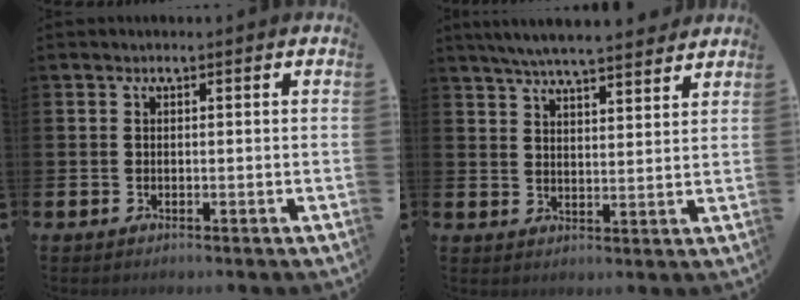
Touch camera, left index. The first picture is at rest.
{"total": 6.1, "force": [5.9, 0.2, 1.5], "torque": [-0.038, -0.031, 0.105]}